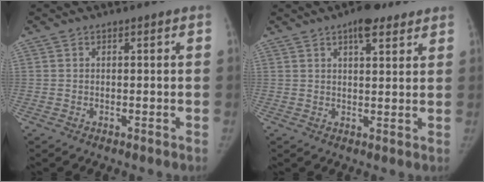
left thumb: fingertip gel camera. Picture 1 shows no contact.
{"total": 6.3, "force": [4.0, 2.6, 4.2], "torque": [-0.045, -0.015, 0.053]}